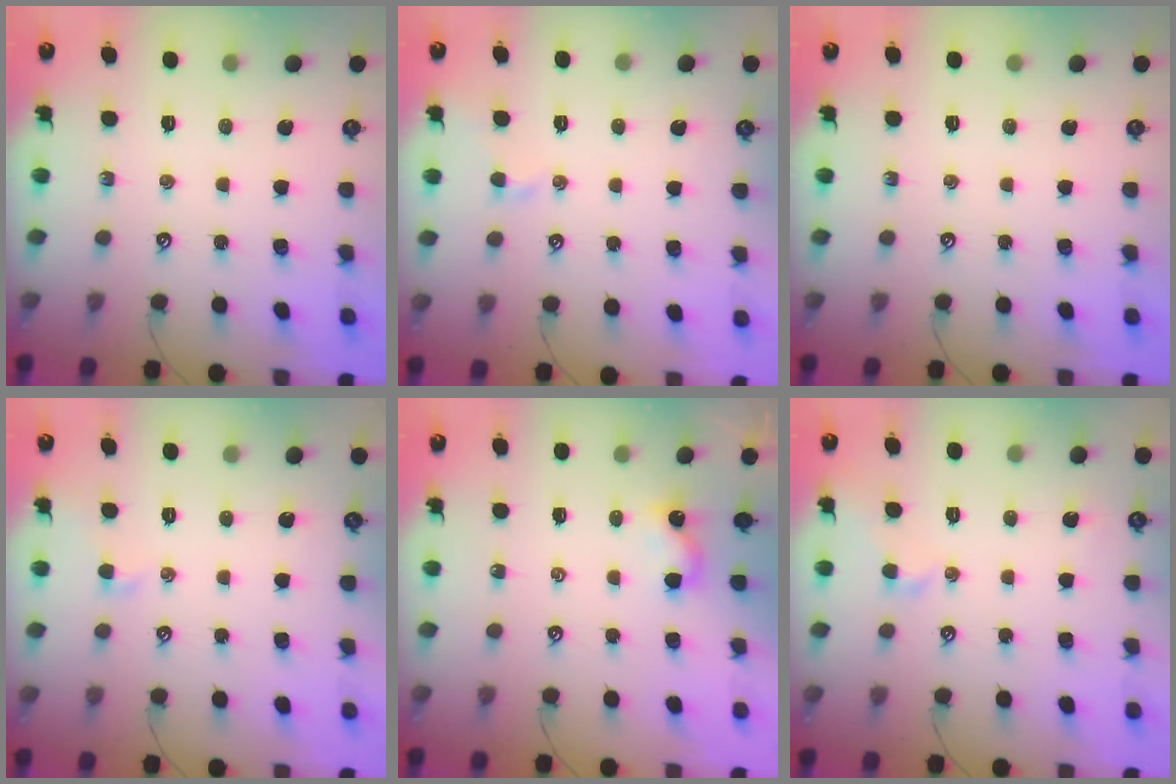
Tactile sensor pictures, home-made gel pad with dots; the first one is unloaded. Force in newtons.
{"total": 0.5, "press": 0.4, "slide": 0.4}
{"total": 0.0}
{"total": 1.0, "press": 0.8, "slide": 0.6}
{"total": 2.6, "press": 2.5, "slide": 0.5}
{"total": 2.1, "press": 2.0, "slide": 0.6}